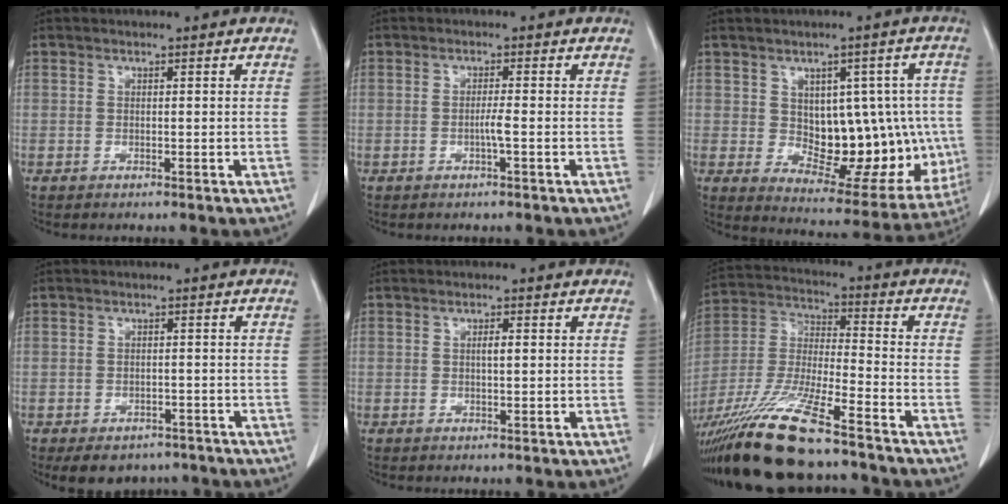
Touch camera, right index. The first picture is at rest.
{"total": 1.6, "force": [-0.6, -0.3, 1.4], "torque": [-0.028, -0.001, -0.010]}
{"total": 16.2, "force": [0.0, 8.4, 13.9], "torque": [-0.169, 0.011, 0.028]}
{"total": 7.2, "force": [-5.6, 4.2, 1.9], "torque": [-0.014, 0.010, -0.071]}
{"total": 1.4, "force": [0.2, 0.2, 1.4], "torque": [-0.025, 0.003, 0.004]}
{"total": 19.5, "force": [-15.4, 1.8, 11.9], "torque": [-0.281, -0.040, -0.286]}